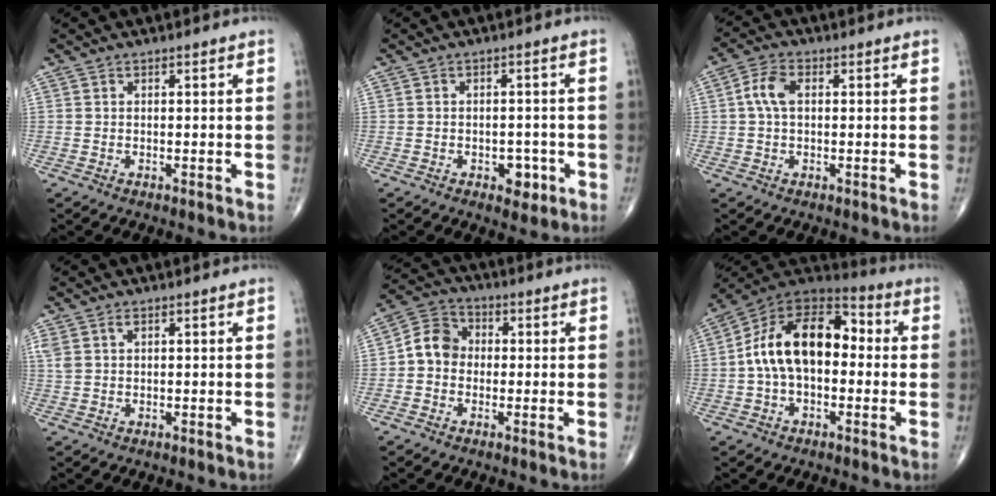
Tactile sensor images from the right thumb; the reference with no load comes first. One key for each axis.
{"total": 3.9, "fx": -1.6, "fy": 2.5, "fz": 2.5, "tx": -0.014, "ty": 0.008, "tz": -0.019}
{"total": 4.9, "fx": 0.7, "fy": 2.9, "fz": 3.9, "tx": -0.090, "ty": 0.014, "tz": 0.008}
{"total": 2.5, "fx": 1.2, "fy": 1.3, "fz": 1.8, "tx": -0.052, "ty": 0.012, "tz": 0.031}
{"total": 7.1, "fx": -0.5, "fy": 6.1, "fz": 3.6, "tx": -0.047, "ty": 0.028, "tz": -0.024}
{"total": 17.2, "fx": 0.1, "fy": 10.4, "fz": 13.7, "tx": -0.218, "ty": 0.049, "tz": -0.010}